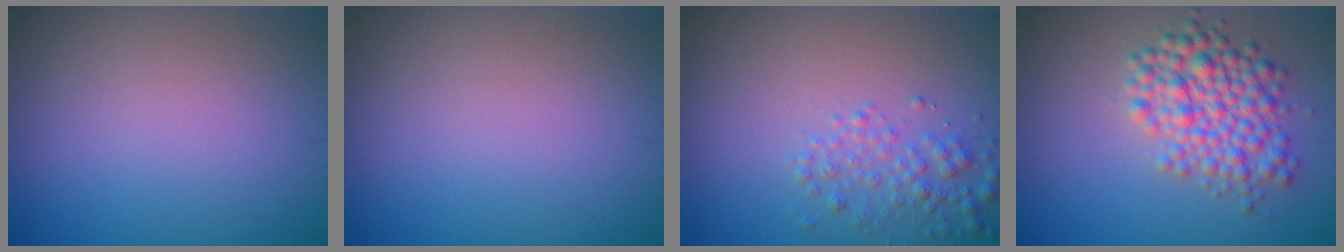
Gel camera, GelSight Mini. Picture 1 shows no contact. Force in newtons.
{"total": 0.0}
{"total": 2.3, "press": 2.3, "slide": 0.0}
{"total": 5.0, "press": 5.0, "slide": 0.1}